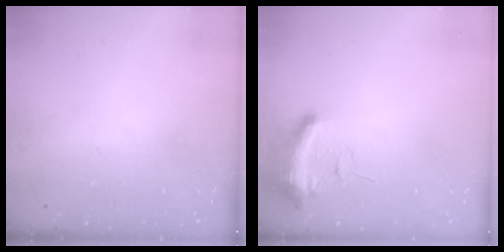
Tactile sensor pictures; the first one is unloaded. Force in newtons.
{"total": 9.4, "press": 9.3, "slide": 1.3}